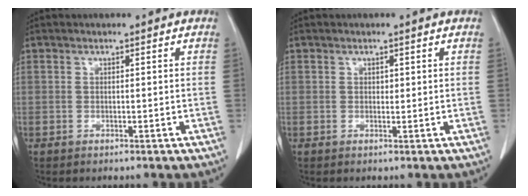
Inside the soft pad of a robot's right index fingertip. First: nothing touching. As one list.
[{"total": 0.6, "force": [0.3, 0.4, 0.4], "torque": [-0.002, -0.001, 0.004]}]